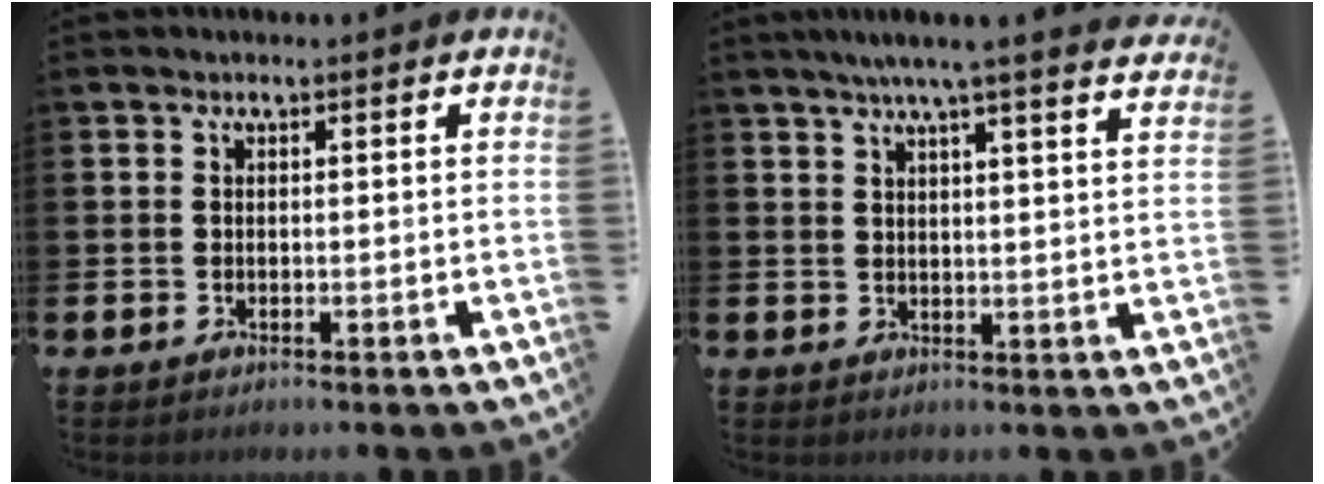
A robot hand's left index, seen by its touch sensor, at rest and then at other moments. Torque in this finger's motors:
{"motor_torque": [0.83, -0.96, 0.50, 0.19]}